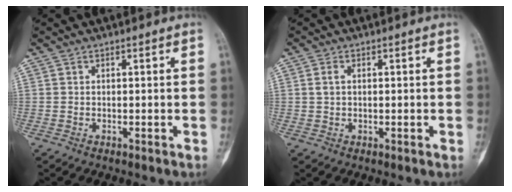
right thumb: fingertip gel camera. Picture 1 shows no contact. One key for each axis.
{"total": 1.8, "fx": 0.3, "fy": 1.3, "fz": 1.3, "tx": -0.026, "ty": 0.002, "tz": 0.007}